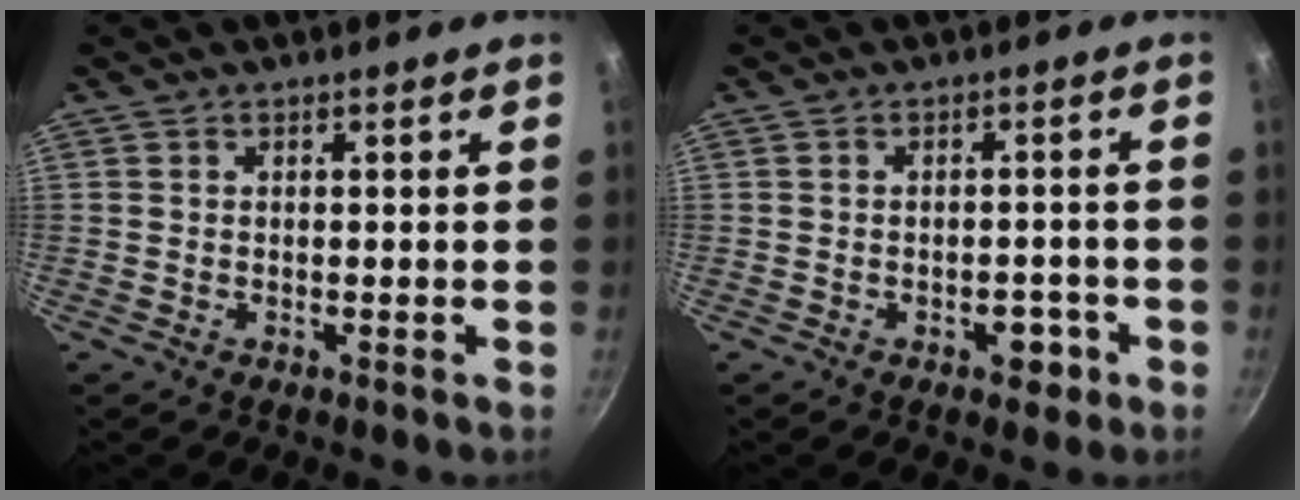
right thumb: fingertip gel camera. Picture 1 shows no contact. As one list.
[{"total": 3.8, "force": [-1.8, 2.2, 2.5], "torque": [-0.016, 0.015, -0.019]}]